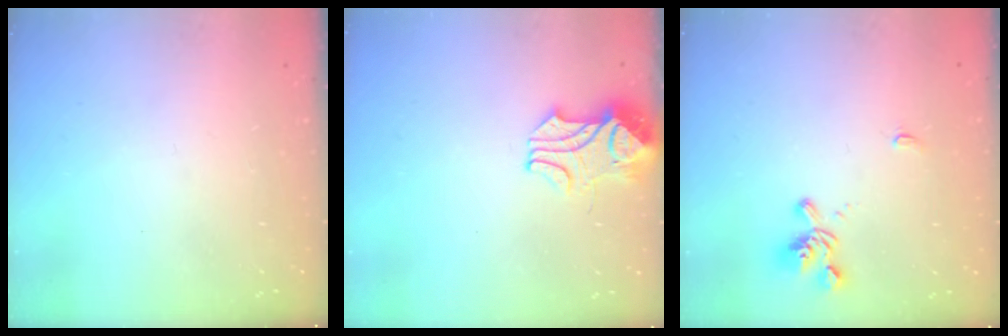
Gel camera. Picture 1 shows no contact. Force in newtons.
{"total": 2.4, "press": 2.2, "slide": 1.0}
{"total": 1.2, "press": 0.7, "slide": 1.0}